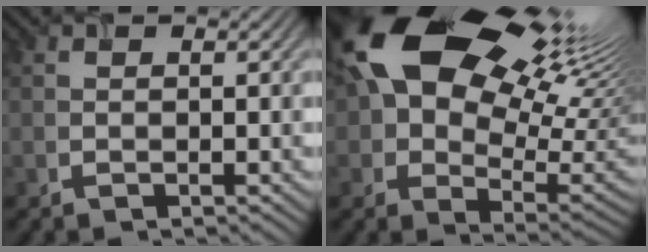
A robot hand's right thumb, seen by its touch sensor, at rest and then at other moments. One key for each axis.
{"total": 22.4, "fx": 10.2, "fy": 13.0, "fz": 15.2, "tx": -0.277, "ty": 0.034, "tz": 0.178}